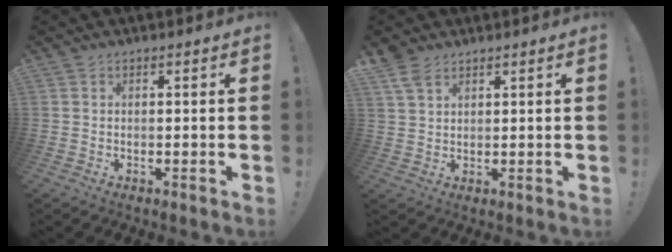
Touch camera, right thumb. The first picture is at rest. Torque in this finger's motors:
{"motor_torque": [0.18, 0.63, 0.82, 0.81, 0.15]}